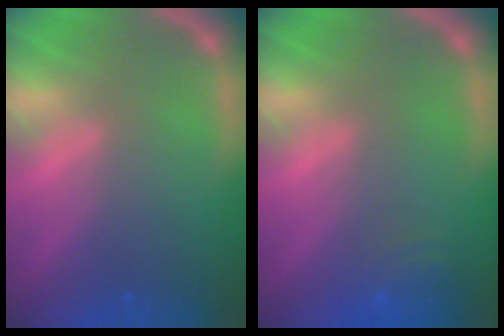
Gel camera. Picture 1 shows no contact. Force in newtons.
{"total": 3.5}